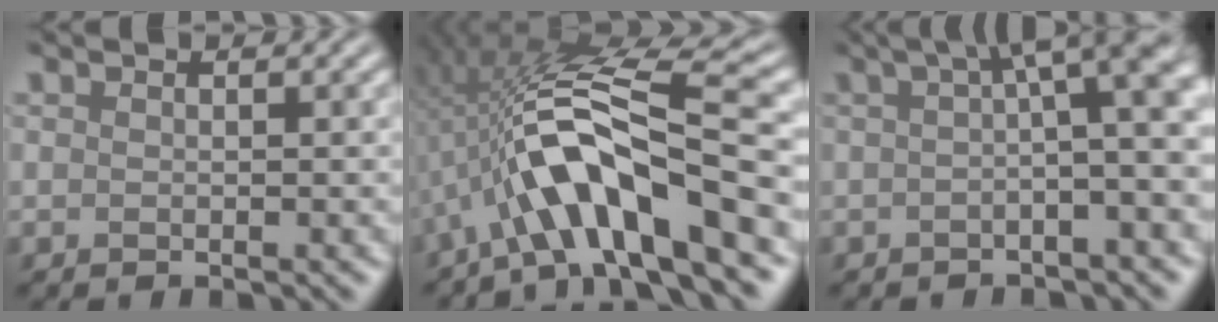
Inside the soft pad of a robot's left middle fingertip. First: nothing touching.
{"total": 8.8, "force": [-3.1, 1.9, 8.0], "torque": [-0.145, 0.015, -0.038]}
{"total": 6.9, "force": [0.8, 1.2, 6.7], "torque": [-0.083, 0.026, 0.015]}